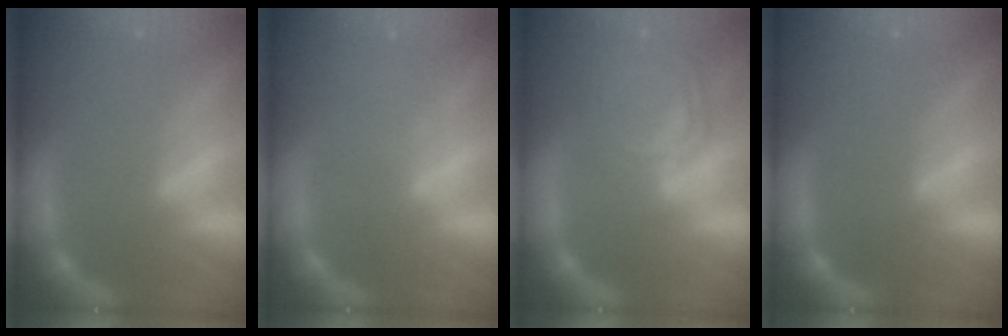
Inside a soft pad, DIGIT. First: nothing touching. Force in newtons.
{"total": 1.5}
{"total": 7.6}
{"total": 0.0}